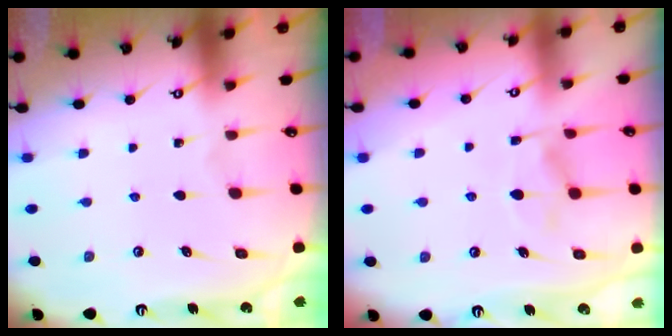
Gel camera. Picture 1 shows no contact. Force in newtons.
{"total": 1.4, "press": 0.3, "slide": 1.3}